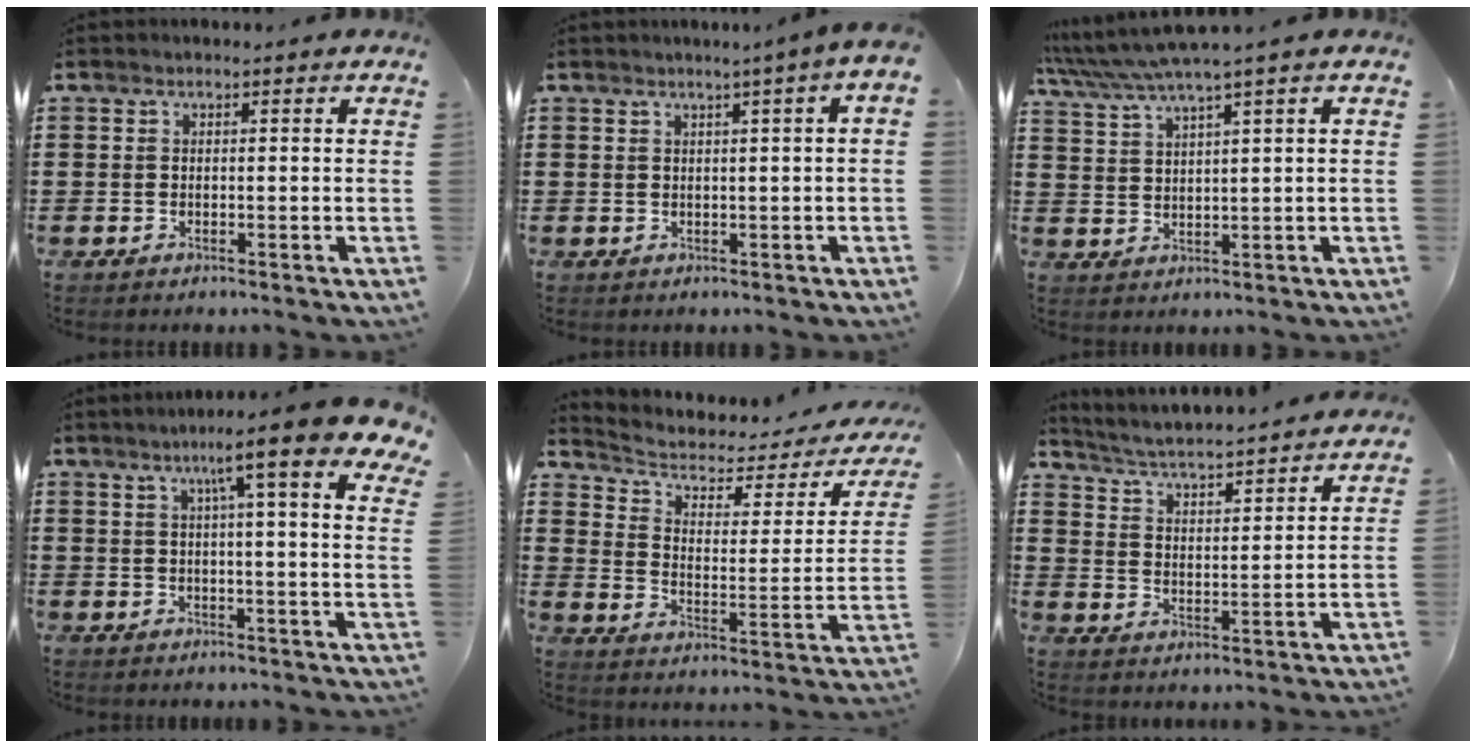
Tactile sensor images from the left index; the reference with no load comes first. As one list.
[{"total": 1.8, "force": [0.7, -0.2, 1.6], "torque": [-0.031, -0.005, 0.013]}, {"total": 4.0, "force": [3.0, -0.3, 2.7], "torque": [-0.070, -0.014, 0.046]}, {"total": 11.0, "force": [6.8, 0.8, 8.7], "torque": [-0.145, -0.022, 0.103]}, {"total": 3.5, "force": [2.0, 1.9, 2.2], "torque": [-0.059, -0.014, 0.026]}, {"total": 3.6, "force": [3.5, -0.5, 0.7], "torque": [-0.034, -0.039, 0.050]}]